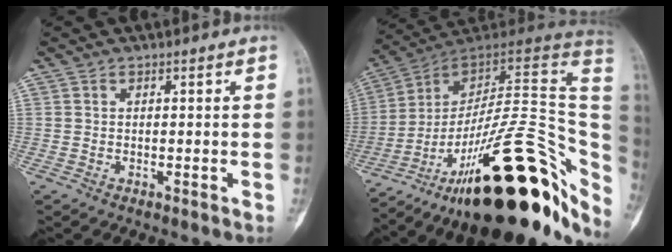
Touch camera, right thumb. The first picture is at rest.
{"total": 35.1, "force": [-14.9, 14.3, 28.5], "torque": [-0.323, 0.070, -0.222]}